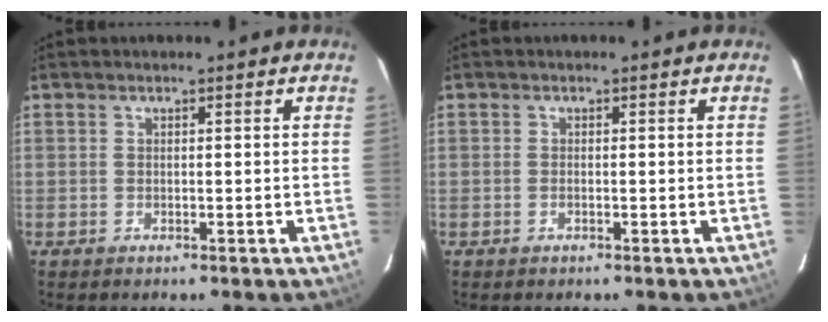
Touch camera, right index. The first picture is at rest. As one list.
[{"total": 0.5, "force": [-0.2, 0.2, 0.4], "torque": [-0.009, 0.000, -0.005]}]